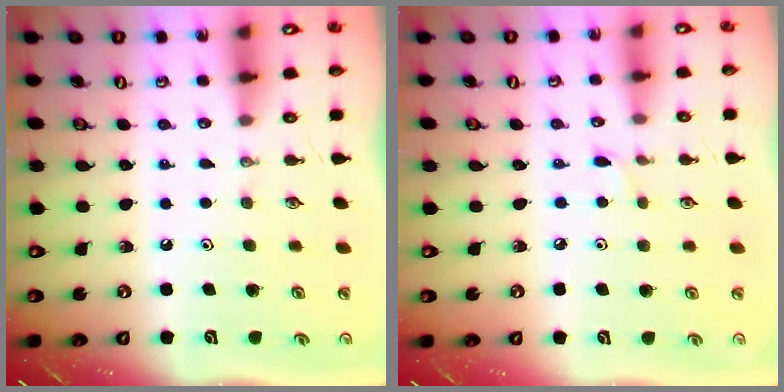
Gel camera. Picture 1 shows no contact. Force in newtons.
{"total": 2.2, "press": 2.2, "slide": 0.3}